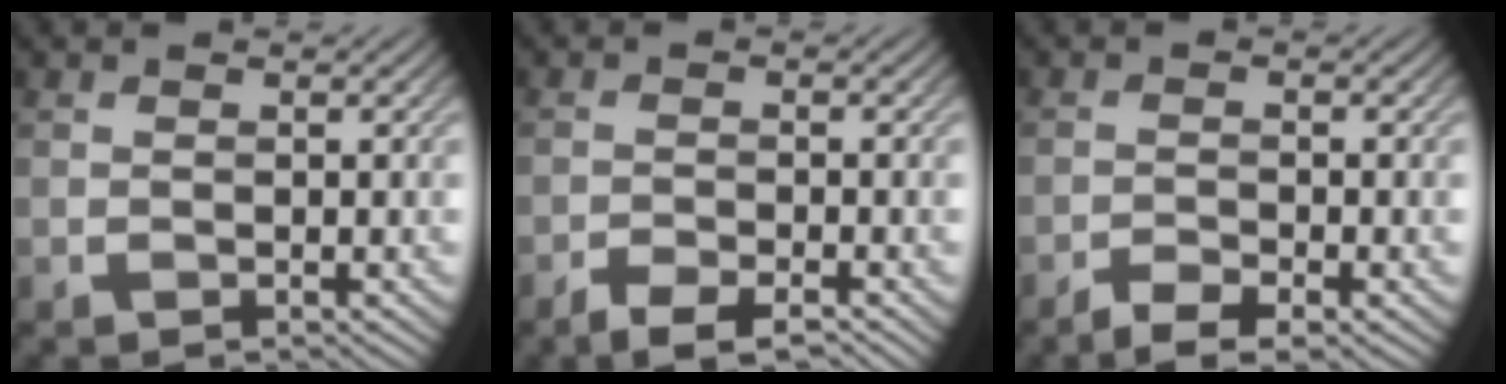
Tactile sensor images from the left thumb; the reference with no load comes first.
{"total": 3.4, "force": [-2.6, 0.8, 2.0], "torque": [-0.040, -0.002, -0.050]}
{"total": 3.1, "force": [-2.3, 0.7, 2.0], "torque": [-0.041, -0.002, -0.043]}